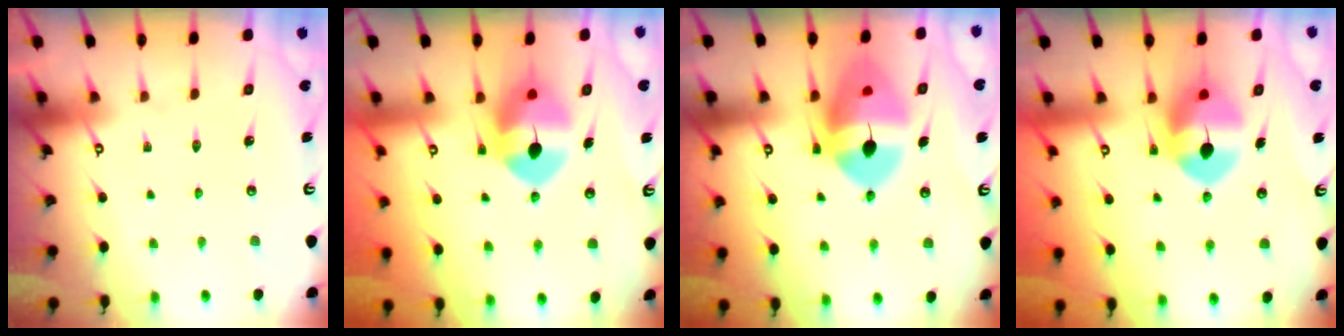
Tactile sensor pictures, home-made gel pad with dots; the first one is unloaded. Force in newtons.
{"total": 10.1, "press": 10.0, "slide": 1.6}
{"total": 15.6, "press": 15.4, "slide": 2.6}
{"total": 8.8, "press": 8.7, "slide": 1.6}